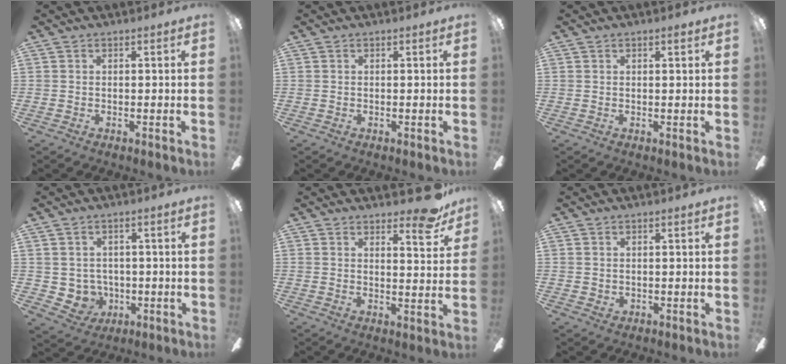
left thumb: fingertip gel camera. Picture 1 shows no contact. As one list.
[{"total": 0.0}, {"total": 1.3, "force": [0.9, 0.3, 1.0], "torque": [-0.012, -0.001, 0.012]}, {"total": 4.8, "force": [1.3, 4.6, 0.4], "torque": [-0.027, -0.011, 0.028]}, {"total": 9.1, "force": [6.7, 2.4, 5.6], "torque": [-0.067, -0.038, 0.110]}, {"total": 1.0, "force": [0.6, 0.8, 0.2], "torque": [-0.006, 0.004, 0.011]}]